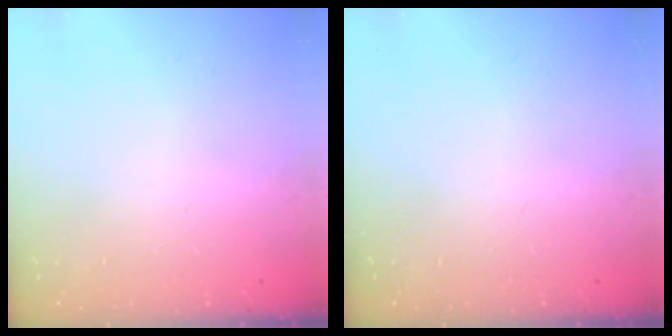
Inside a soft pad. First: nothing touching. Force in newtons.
{"total": 0.0}